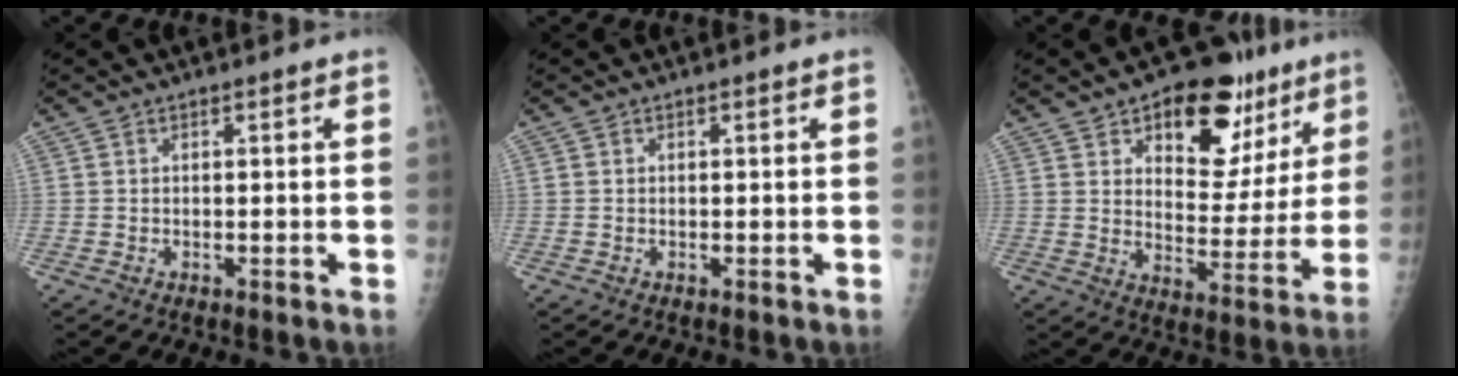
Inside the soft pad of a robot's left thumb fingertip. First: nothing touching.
{"total": 0.0}
{"total": 18.2, "force": [9.9, 10.2, 11.3], "torque": [-0.092, -0.041, 0.142]}